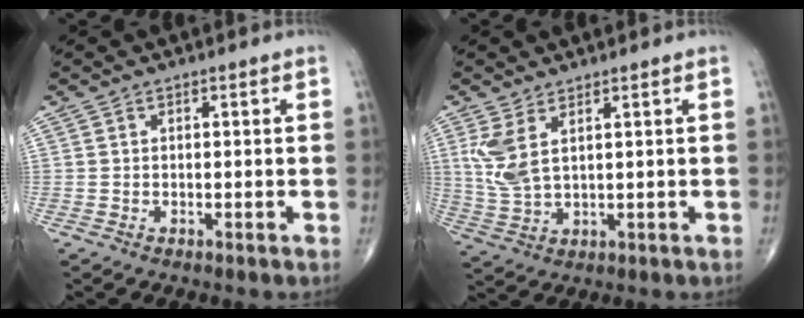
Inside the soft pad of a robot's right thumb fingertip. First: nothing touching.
{"total": 6.4, "force": [2.6, 2.6, 5.3], "torque": [-0.125, -0.012, 0.064]}